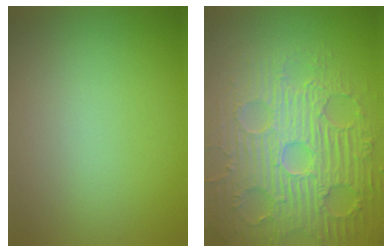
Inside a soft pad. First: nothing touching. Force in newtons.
{"total": 8.4, "press": 6.4, "slide": 5.5}